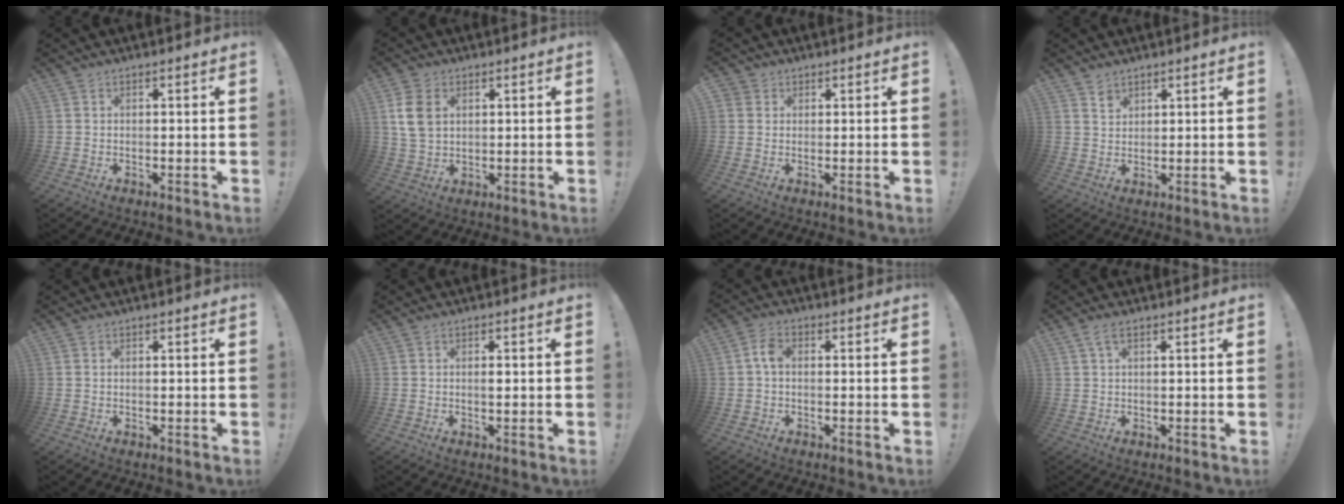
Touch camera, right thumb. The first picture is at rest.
{"total": 8.5, "force": [2.7, 5.9, 5.5], "torque": [-0.113, -0.002, 0.053]}
{"total": 2.3, "force": [1.0, 2.0, 0.5], "torque": [-0.014, 0.000, 0.019]}
{"total": 2.6, "force": [2.2, 1.4, 0.4], "torque": [-0.003, -0.017, 0.040]}
{"total": 0.0}
{"total": 1.1, "force": [0.0, 0.5, 1.0], "torque": [-0.010, -0.002, -0.004]}
{"total": 3.9, "force": [0.1, 2.2, 3.2], "torque": [-0.063, 0.015, 0.004]}
{"total": 2.8, "force": [1.4, 1.1, 2.2], "torque": [-0.047, 0.004, 0.027]}